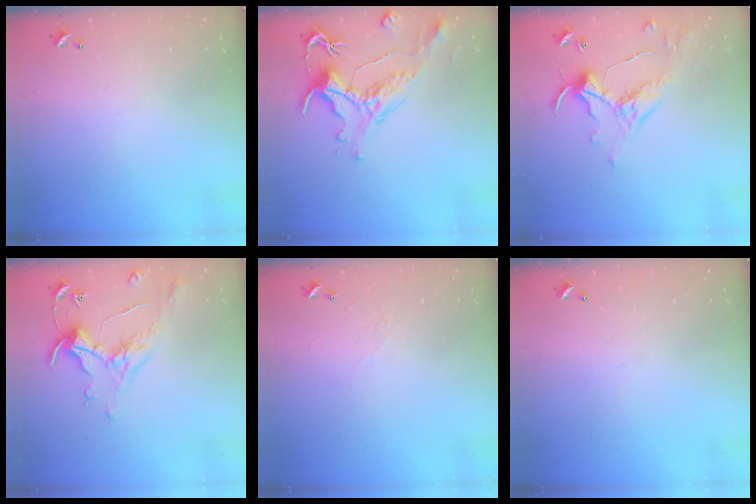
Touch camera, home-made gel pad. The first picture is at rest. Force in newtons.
{"total": 1.6, "press": 0.9, "slide": 1.3}
{"total": 1.1, "press": 1.1, "slide": 0.1}
{"total": 0.8, "press": 0.7, "slide": 0.5}
{"total": 3.1, "press": 3.0, "slide": 0.6}
{"total": 0.0}